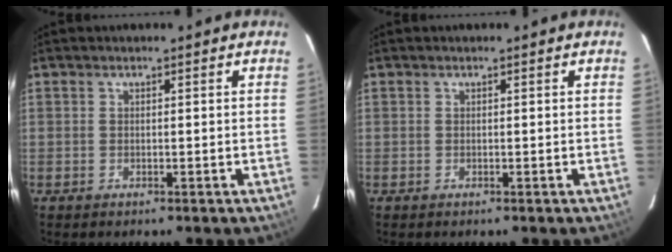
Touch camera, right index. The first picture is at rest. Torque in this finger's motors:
{"motor_torque": [0.00, 0.00, 0.05, 0.00]}